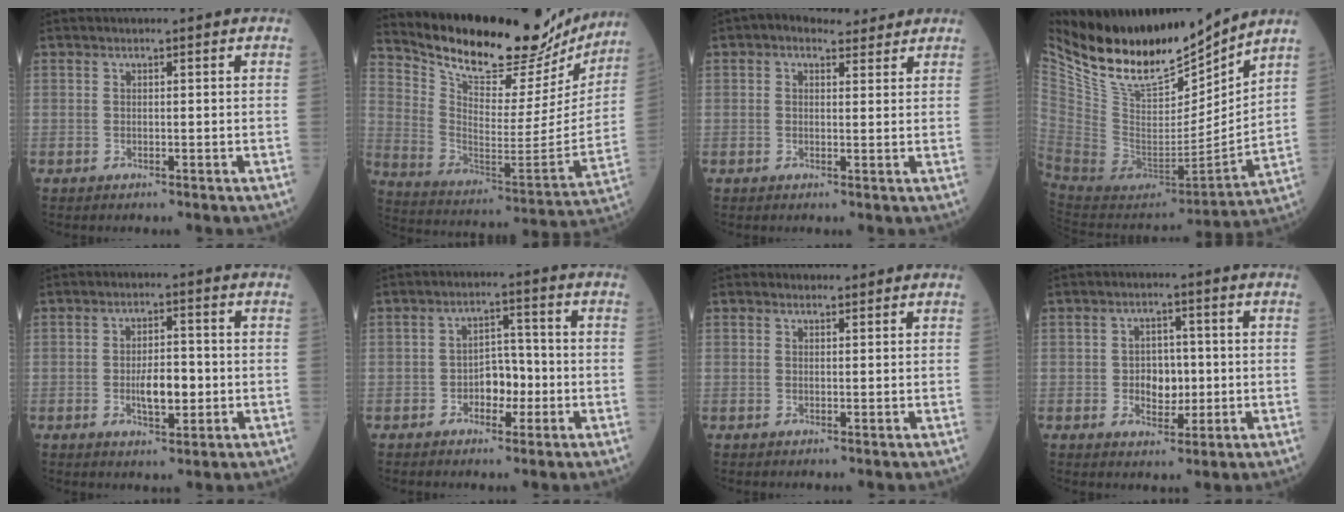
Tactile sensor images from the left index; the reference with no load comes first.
{"total": 25.2, "force": [22.5, 6.9, 9.0], "torque": [-0.152, -0.048, 0.321]}
{"total": 4.5, "force": [3.4, 2.4, 1.7], "torque": [-0.026, 0.025, 0.052]}
{"total": 21.3, "force": [18.1, 5.7, 9.8], "torque": [-0.190, -0.029, 0.327]}
{"total": 5.4, "force": [-1.1, 2.0, 4.8], "torque": [-0.083, -0.003, -0.018]}
{"total": 4.7, "force": [-1.7, 2.8, 3.4], "torque": [-0.048, 0.010, -0.031]}
{"total": 1.0, "force": [0.9, 0.5, -0.1], "torque": [0.000, 0.002, 0.010]}
{"total": 4.7, "force": [-0.5, 3.2, 3.3], "torque": [-0.051, 0.006, -0.005]}